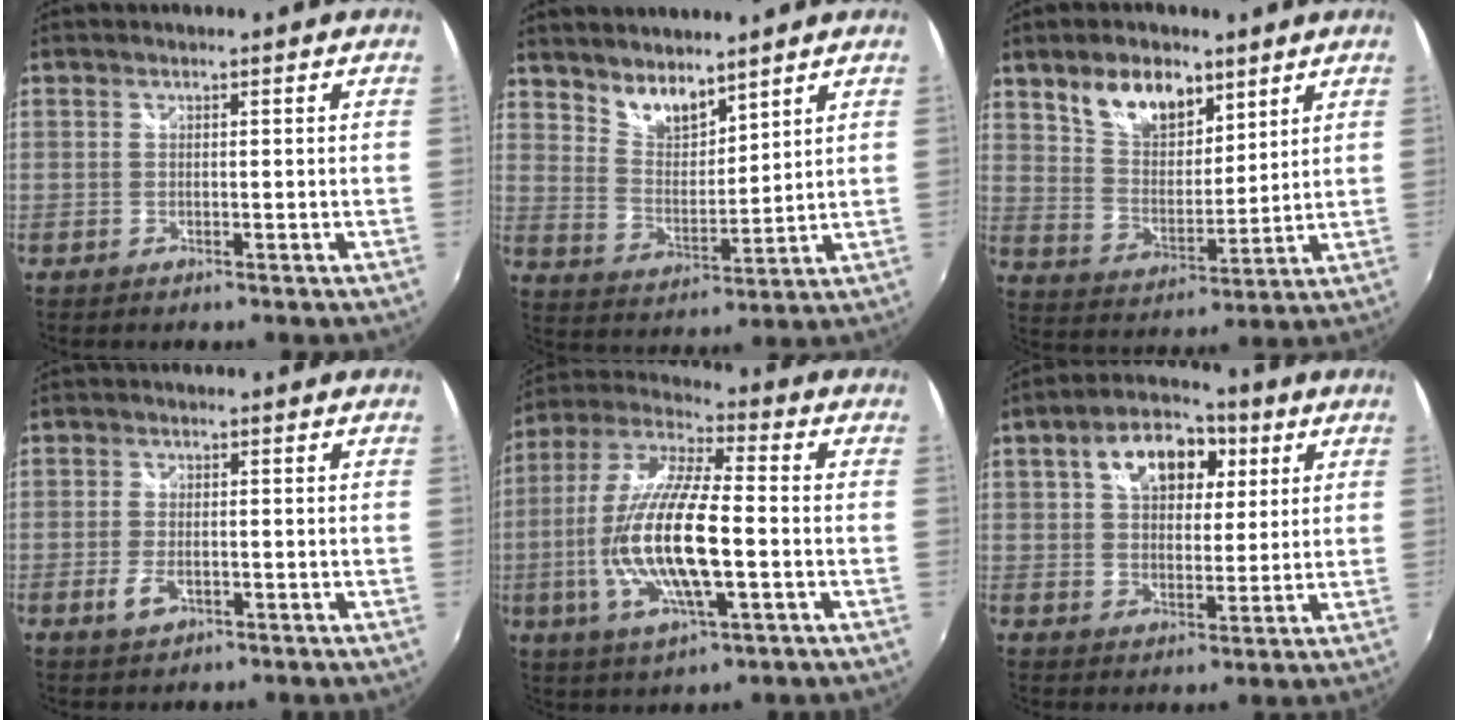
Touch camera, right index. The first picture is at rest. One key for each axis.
{"total": 7.5, "fx": 6.3, "fy": 2.8, "fz": 2.9, "tx": -0.039, "ty": -0.002, "tz": 0.121}
{"total": 11.0, "fx": 7.0, "fy": 6.0, "fz": 6.1, "tx": -0.098, "ty": 0.010, "tz": 0.133}
{"total": 3.4, "fx": -1.4, "fy": 1.8, "fz": 2.5, "tx": -0.056, "ty": -0.005, "tz": -0.025}
{"total": 18.3, "fx": -3.2, "fy": 5.0, "fz": 17.3, "tx": -0.345, "ty": -0.009, "tz": -0.062}
{"total": 12.3, "fx": 4.7, "fy": 7.7, "fz": 8.4, "tx": -0.148, "ty": 0.037, "tz": 0.074}